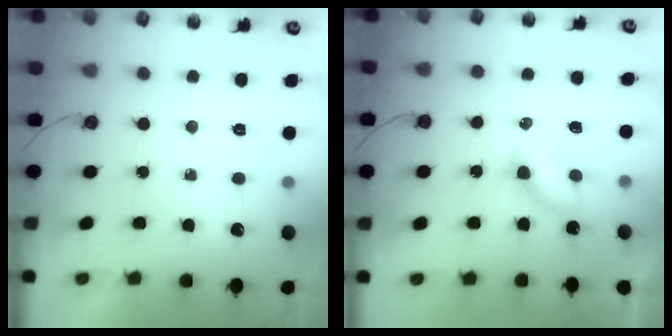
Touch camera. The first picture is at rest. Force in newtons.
{"total": 4.3, "press": 4.2, "slide": 0.5}